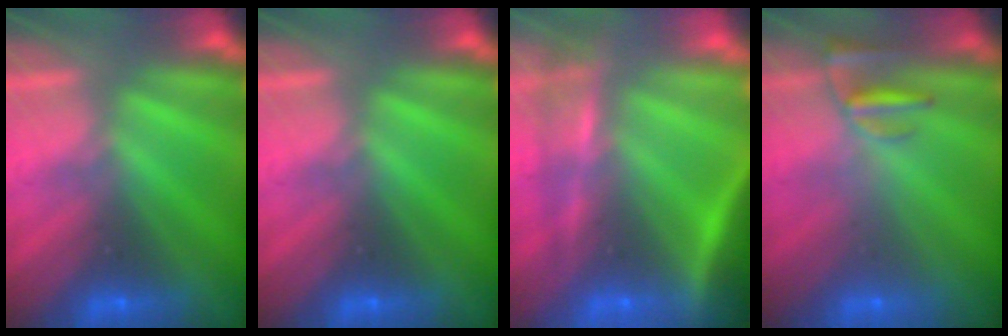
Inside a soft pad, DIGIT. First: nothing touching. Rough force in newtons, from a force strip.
{"total": 0.0}
{"total": 5.8}
{"total": 2.4}